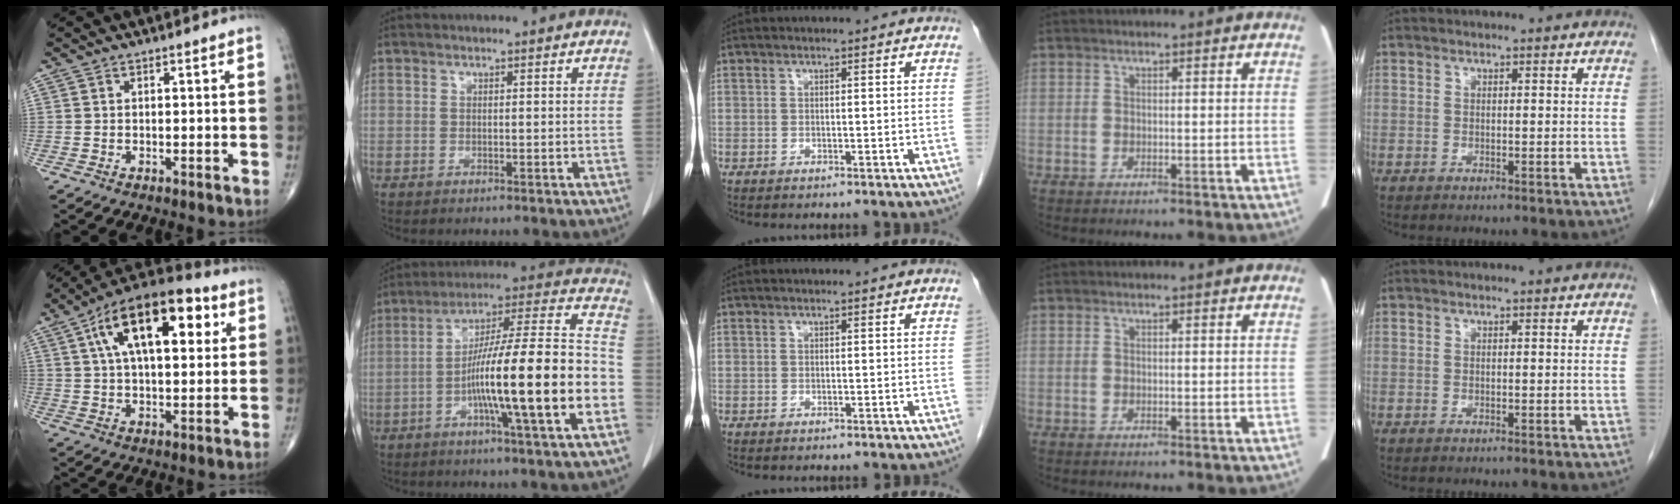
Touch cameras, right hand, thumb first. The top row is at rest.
{"thumb": {"total": 21.3, "force": [7.4, 9.9, 17.3], "torque": [-0.264, 0.009, 0.113]}, "index": {"total": 21.9, "force": [-6.0, 0.6, 21.0], "torque": [-0.304, 0.008, -0.100]}}